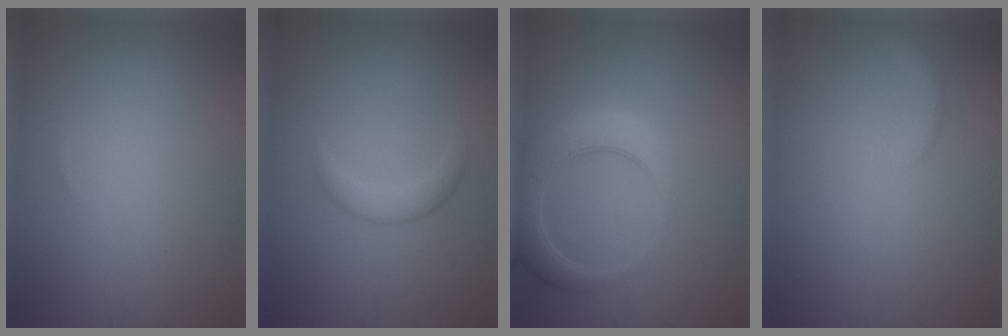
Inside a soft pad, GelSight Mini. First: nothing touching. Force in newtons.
{"total": 1.7, "press": 1.7, "slide": 0.1}
{"total": 5.5, "press": 5.5, "slide": 0.5}
{"total": 1.4, "press": 1.4, "slide": 0.2}